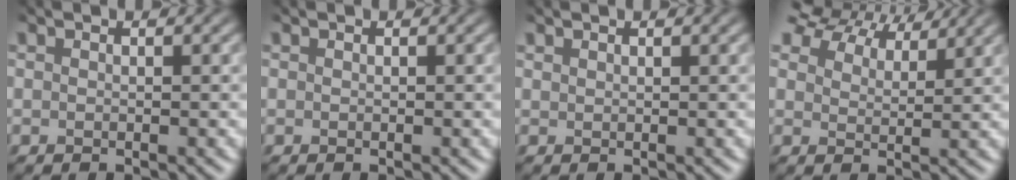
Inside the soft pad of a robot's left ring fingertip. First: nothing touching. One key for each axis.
{"total": 0.0}
{"total": 0.7, "fx": 0.7, "fy": 0.1, "fz": 0.2, "tx": -0.004, "ty": 0.004, "tz": 0.009}
{"total": 7.3, "fx": 6.8, "fy": 2.0, "fz": 1.8, "tx": -0.063, "ty": -0.002, "tz": 0.127}